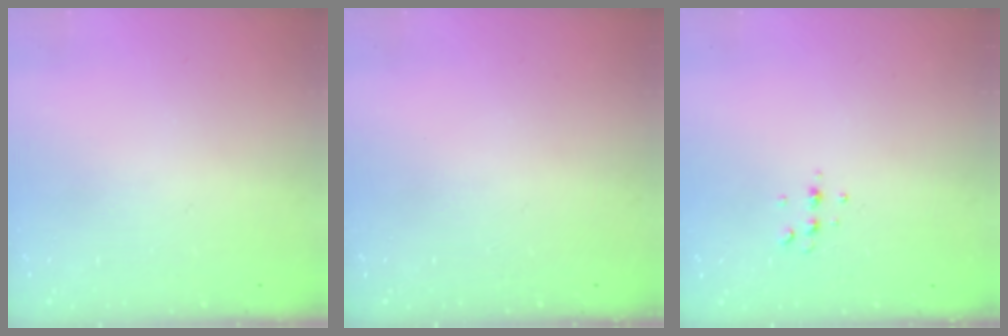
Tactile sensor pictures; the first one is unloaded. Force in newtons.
{"total": 0.0}
{"total": 4.7, "press": 4.6, "slide": 0.6}